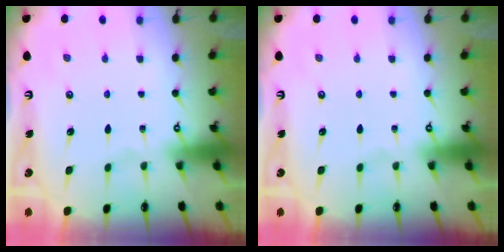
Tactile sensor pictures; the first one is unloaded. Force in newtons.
{"total": 0.0}